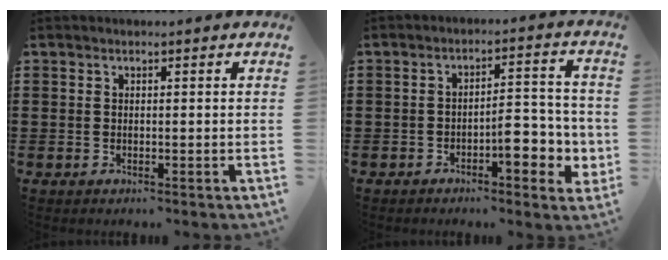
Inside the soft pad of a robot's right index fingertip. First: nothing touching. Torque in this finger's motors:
{"motor_torque": [0.94, 0.77, 0.37, 0.09]}